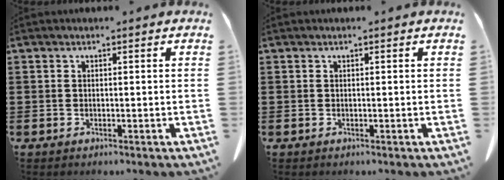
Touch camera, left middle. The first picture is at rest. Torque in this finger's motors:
{"motor_torque": [-0.05, 0.03, -0.01, -0.01]}